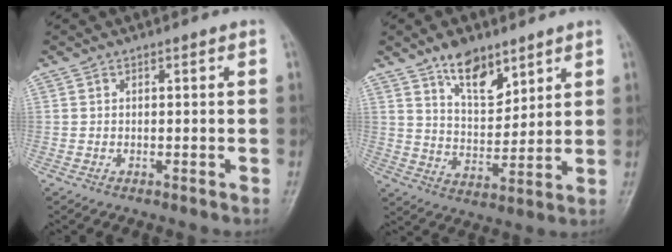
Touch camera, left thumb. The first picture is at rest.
{"total": 9.7, "force": [6.5, 4.7, 5.3], "torque": [-0.061, -0.049, 0.119]}